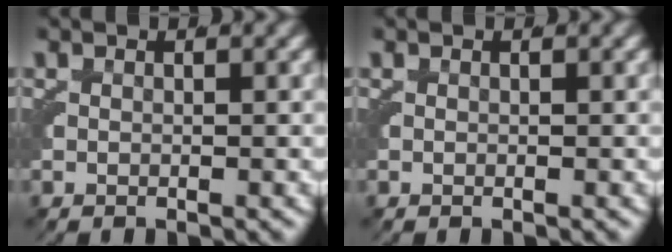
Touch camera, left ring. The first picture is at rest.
{"total": 0.0}